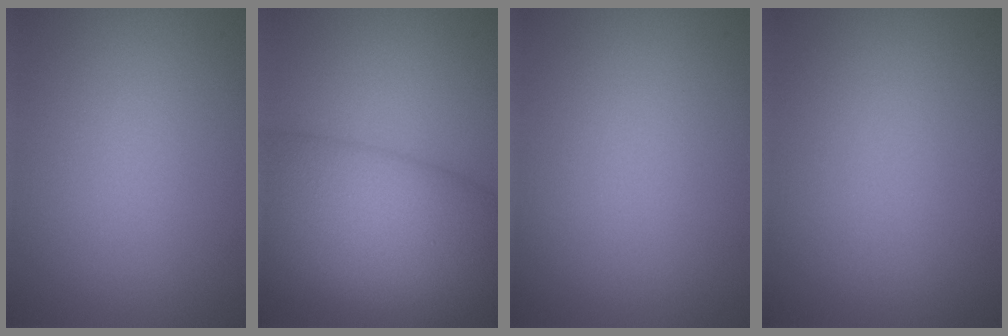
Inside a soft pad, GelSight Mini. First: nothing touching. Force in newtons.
{"total": 12.3, "press": 12.3, "slide": 0.5}
{"total": 0.0}
{"total": 0.0}